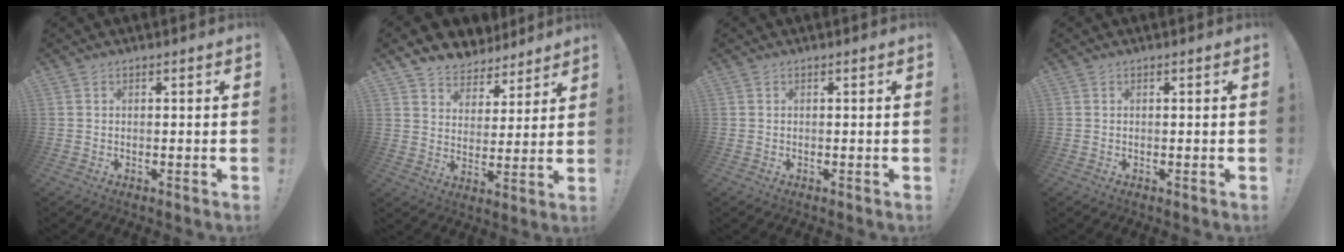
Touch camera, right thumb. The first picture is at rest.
{"total": 6.7, "force": [5.1, 4.2, 0.7], "torque": [-0.015, -0.051, 0.101]}
{"total": 0.0}
{"total": 0.0}